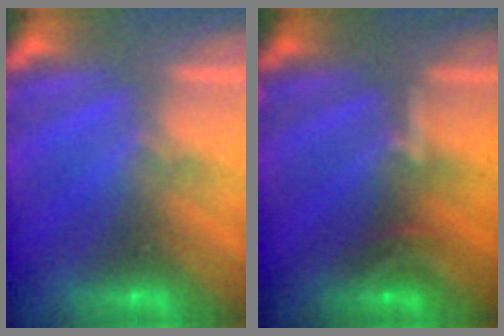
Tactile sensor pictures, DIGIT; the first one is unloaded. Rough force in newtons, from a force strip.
{"total": 3.3}